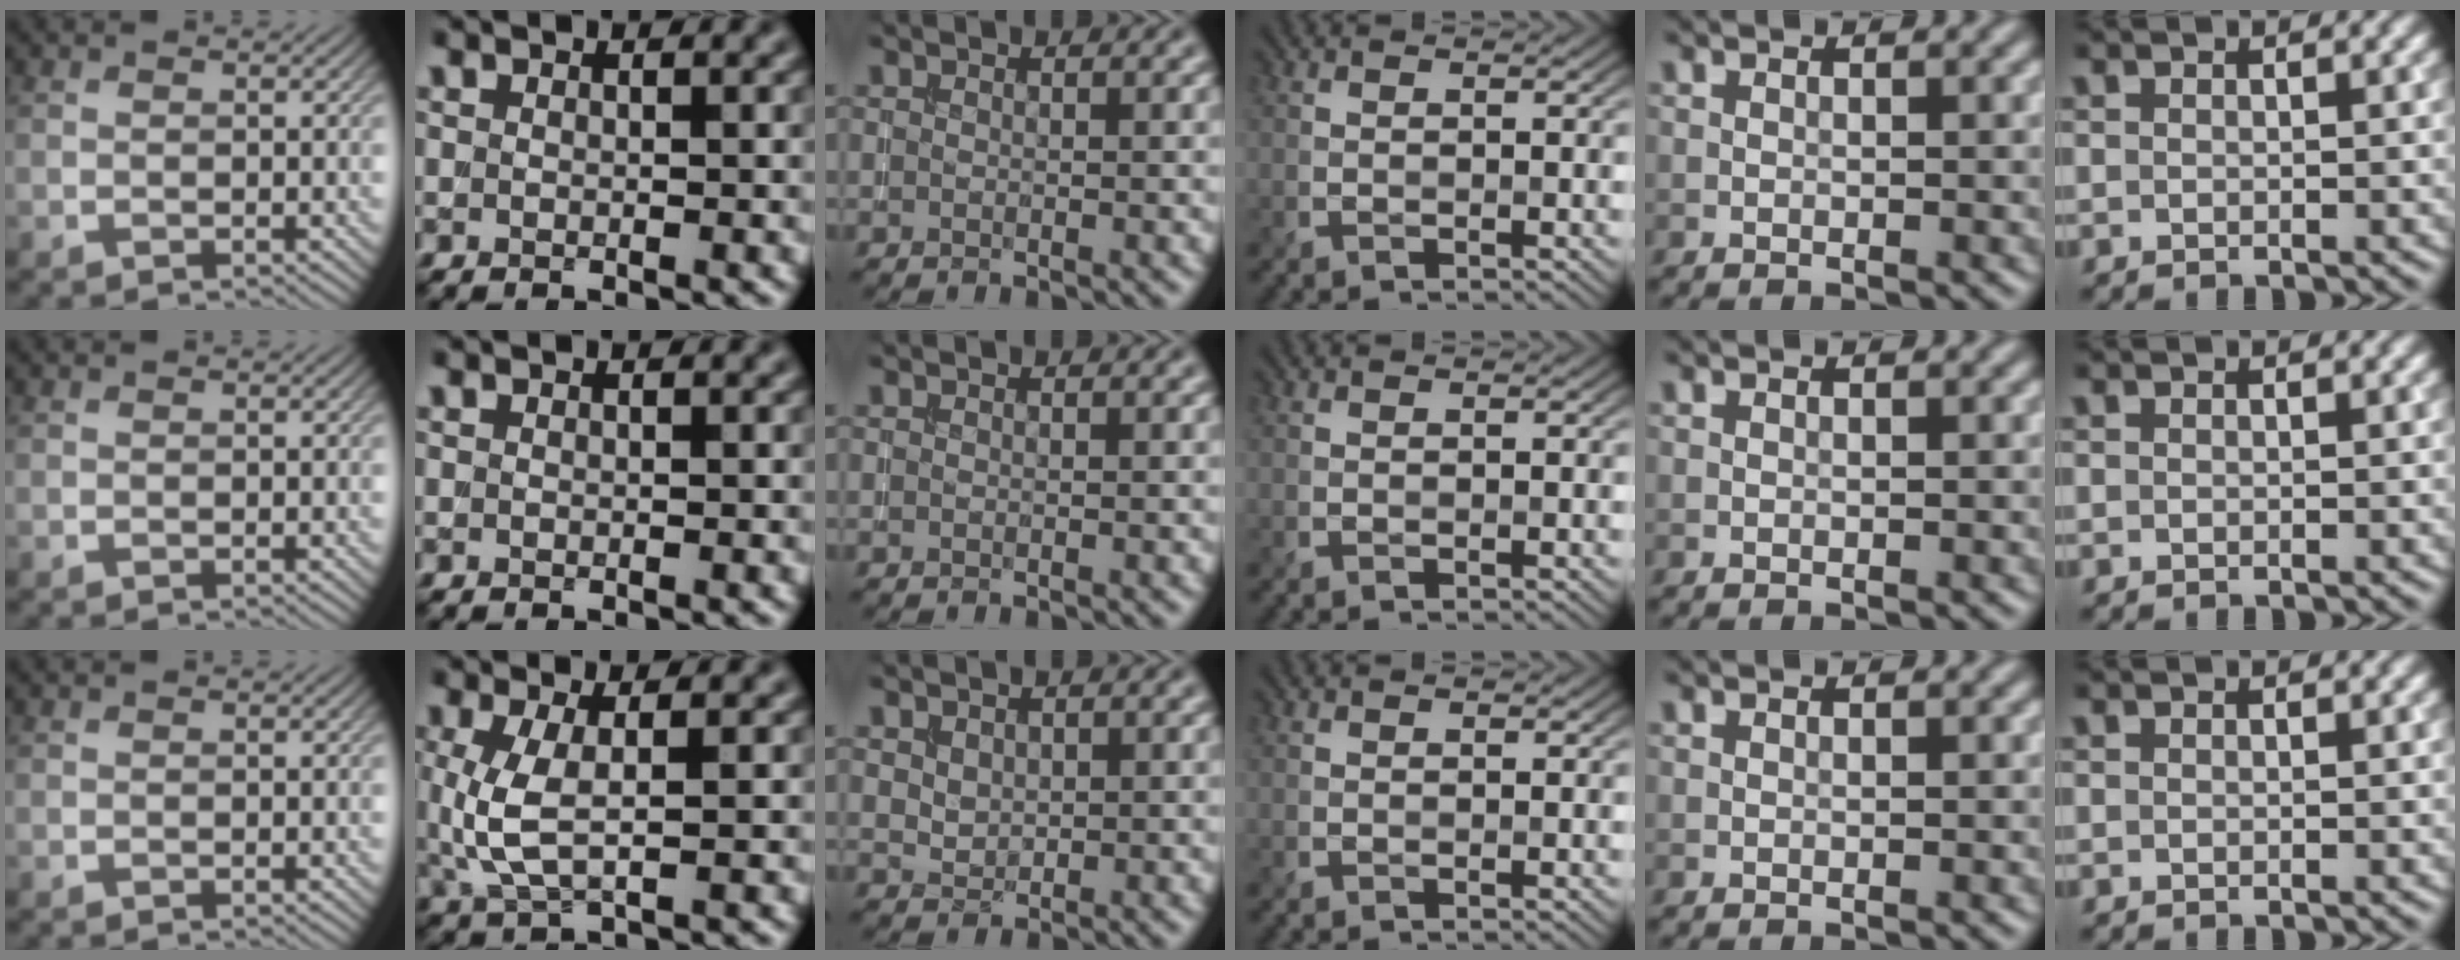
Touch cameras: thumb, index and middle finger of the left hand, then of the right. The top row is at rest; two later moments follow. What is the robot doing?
{"motion": "extract", "object": "drawer"}